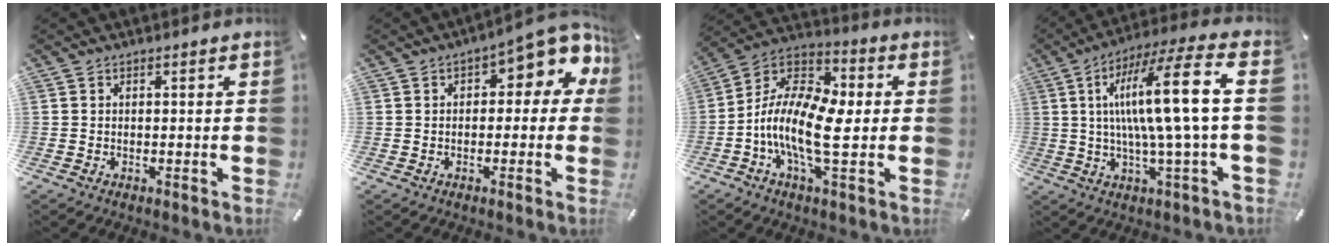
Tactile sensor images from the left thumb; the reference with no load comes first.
{"total": 9.0, "force": [3.8, 4.0, 7.1], "torque": [-0.094, -0.024, 0.059]}
{"total": 14.6, "force": [-3.6, 6.3, 12.7], "torque": [-0.281, -0.012, -0.071]}
{"total": 18.0, "force": [2.7, 1.5, 17.7], "torque": [-0.330, -0.010, 0.022]}